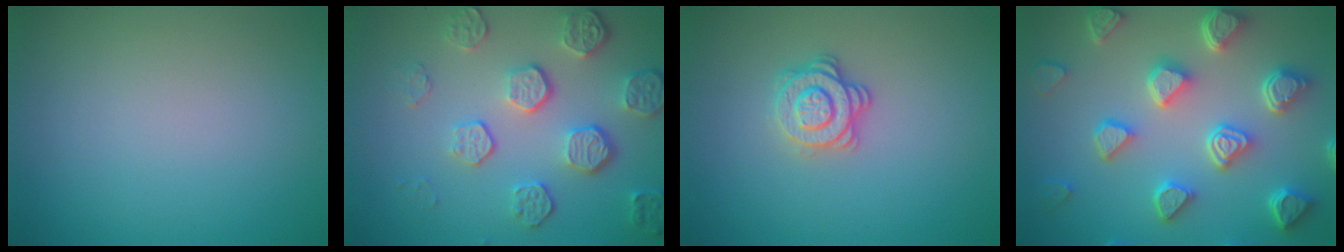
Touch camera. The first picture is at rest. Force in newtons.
{"total": 5.4, "press": 4.1, "slide": 3.5}
{"total": 2.8, "press": 2.5, "slide": 1.2}
{"total": 7.2, "press": 5.8, "slide": 4.3}